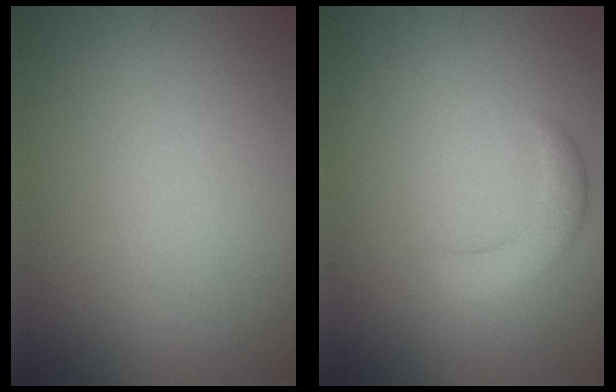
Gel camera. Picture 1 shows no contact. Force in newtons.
{"total": 2.5, "press": 2.5, "slide": 0.0}